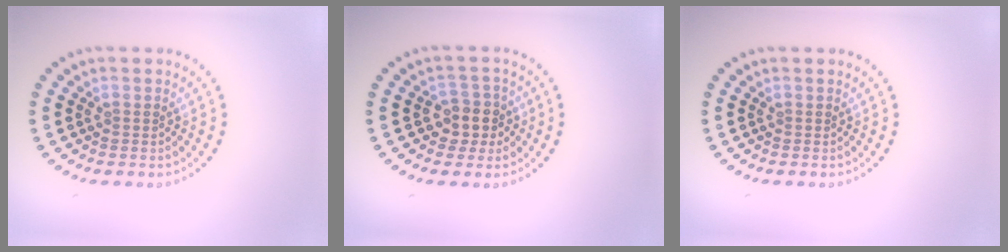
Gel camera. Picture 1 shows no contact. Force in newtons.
{"total": 2.8, "press": 2.5, "slide": 1.3}
{"total": 0.0}